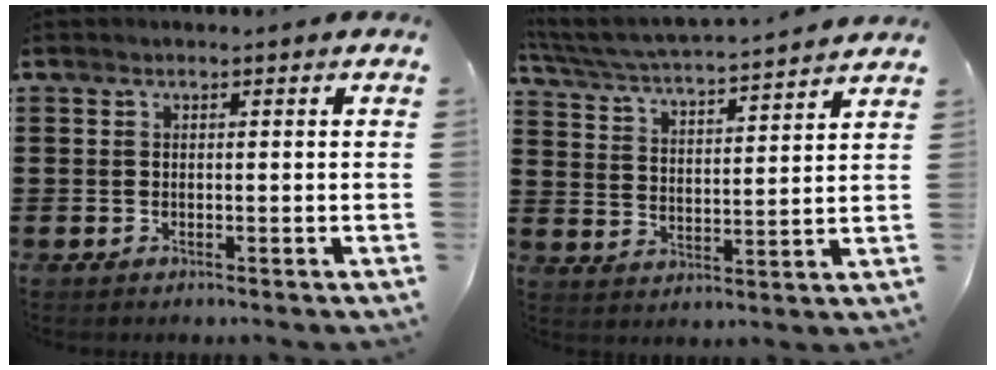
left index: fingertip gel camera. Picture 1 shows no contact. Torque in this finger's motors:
{"motor_torque": [0.05, -0.05, 0.16, 0.07]}